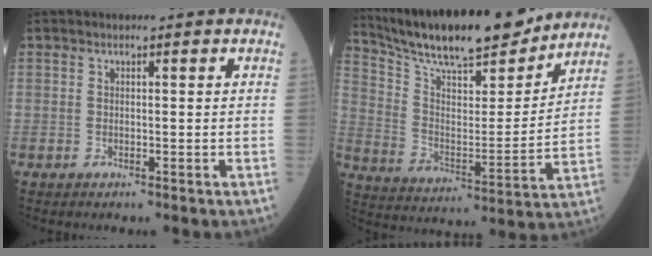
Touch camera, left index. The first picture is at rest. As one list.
[{"total": 19.8, "force": [17.7, 2.8, 8.4], "torque": [-0.155, -0.011, 0.288]}]